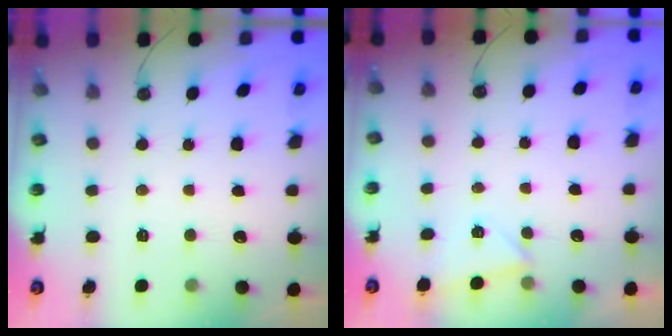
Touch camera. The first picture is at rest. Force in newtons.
{"total": 2.8, "press": 1.9, "slide": 2.1}